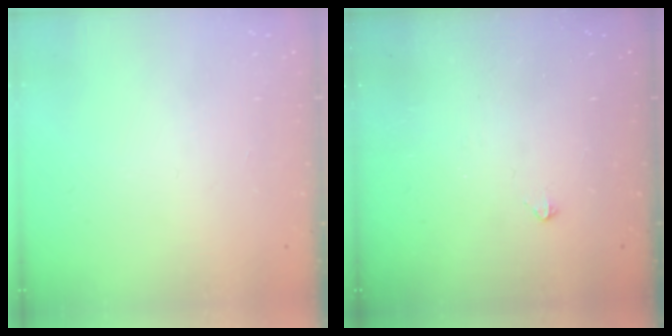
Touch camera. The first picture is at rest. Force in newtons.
{"total": 2.5, "press": 2.4, "slide": 0.4}